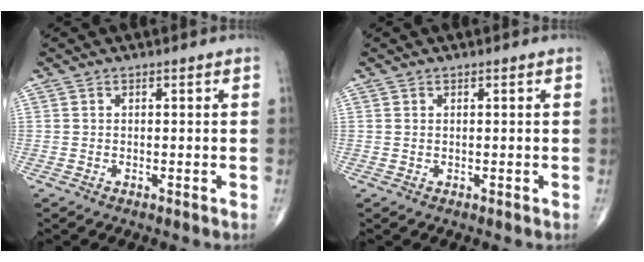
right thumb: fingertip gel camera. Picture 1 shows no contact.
{"total": 0.0}